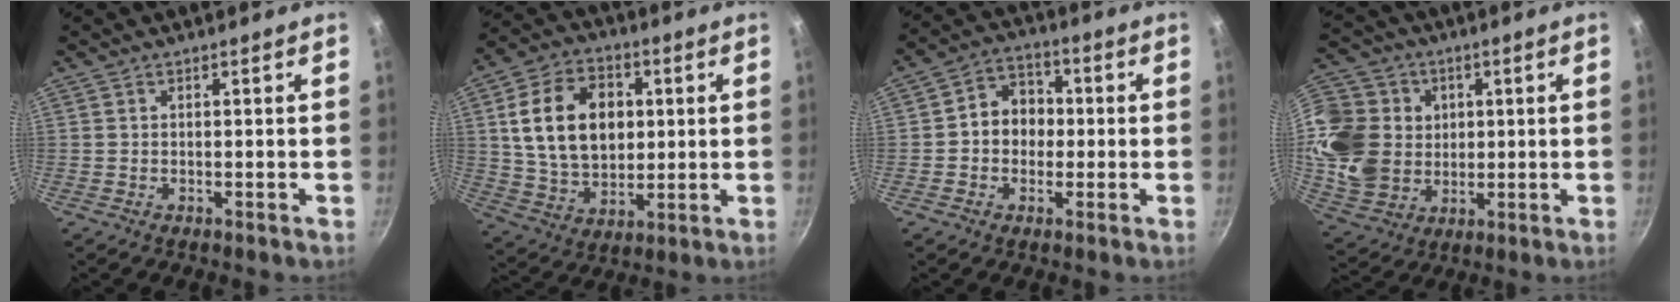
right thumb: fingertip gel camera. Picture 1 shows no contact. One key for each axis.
{"total": 17.6, "fx": 3.1, "fy": 12.6, "fz": 11.9, "tx": -0.186, "ty": 0.001, "tz": 0.056}
{"total": 8.2, "fx": -0.2, "fy": 6.9, "fz": 4.5, "tx": -0.028, "ty": 0.022, "tz": -0.017}
{"total": 19.5, "fx": 3.9, "fy": 16.5, "fz": 9.6, "tx": -0.189, "ty": -0.005, "tz": 0.084}